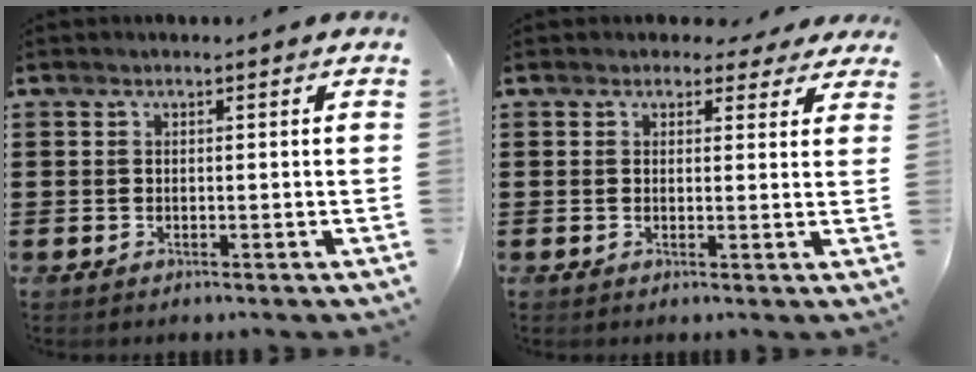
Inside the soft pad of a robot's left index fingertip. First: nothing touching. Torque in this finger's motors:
{"motor_torque": [2.14, 0.00, 0.31, 0.00]}